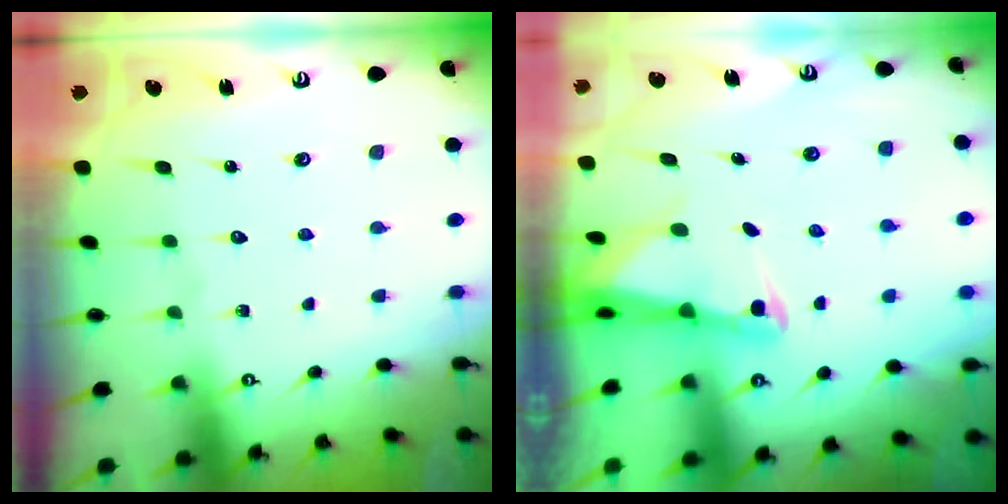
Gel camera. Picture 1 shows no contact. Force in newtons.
{"total": 2.6, "press": 2.6, "slide": 0.5}